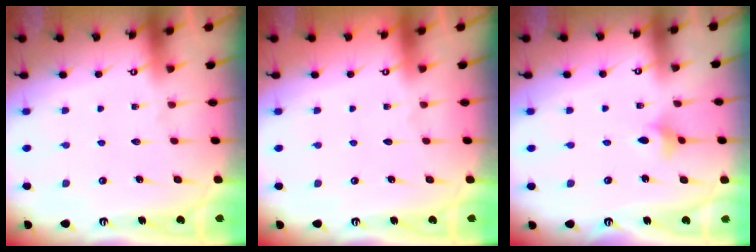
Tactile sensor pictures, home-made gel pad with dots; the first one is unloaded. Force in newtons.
{"total": 0.0}
{"total": 2.9, "press": 2.9, "slide": 0.6}